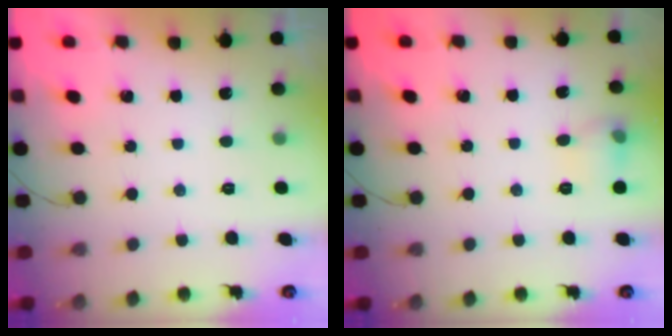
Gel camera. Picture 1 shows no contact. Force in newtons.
{"total": 5.9, "press": 5.7, "slide": 1.4}